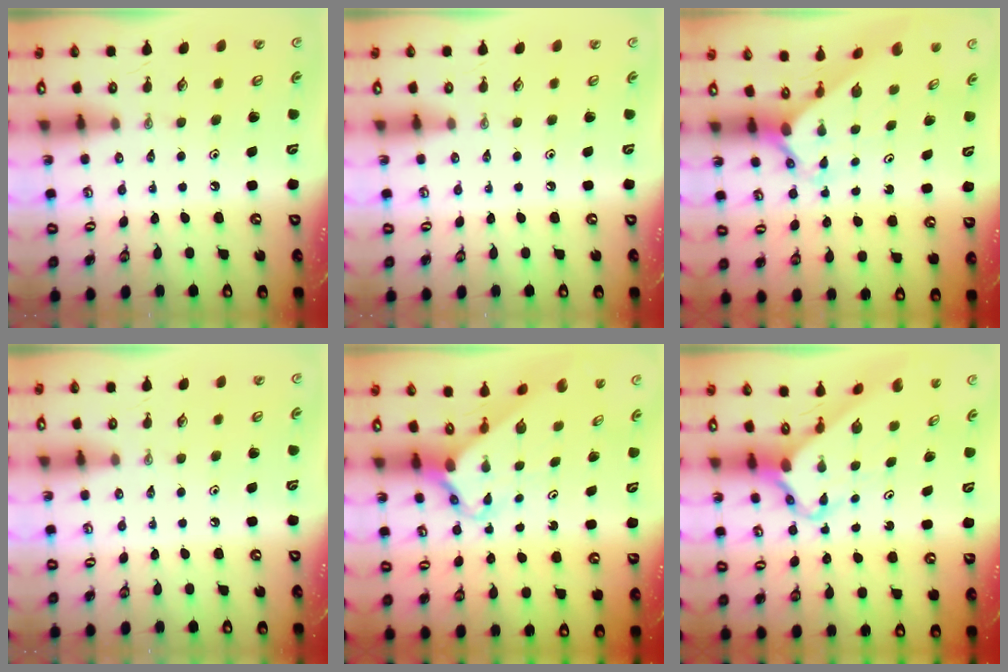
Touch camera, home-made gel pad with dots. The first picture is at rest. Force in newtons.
{"total": 0.0}
{"total": 2.5, "press": 2.5, "slide": 0.2}
{"total": 0.0}
{"total": 2.8, "press": 2.8, "slide": 0.2}
{"total": 3.8, "press": 3.8, "slide": 0.4}